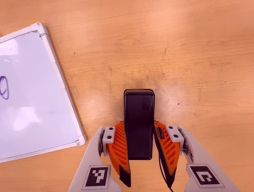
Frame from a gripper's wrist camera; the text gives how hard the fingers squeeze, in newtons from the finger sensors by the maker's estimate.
{"total": 4.7, "left": 3.1, "right": 6.3}